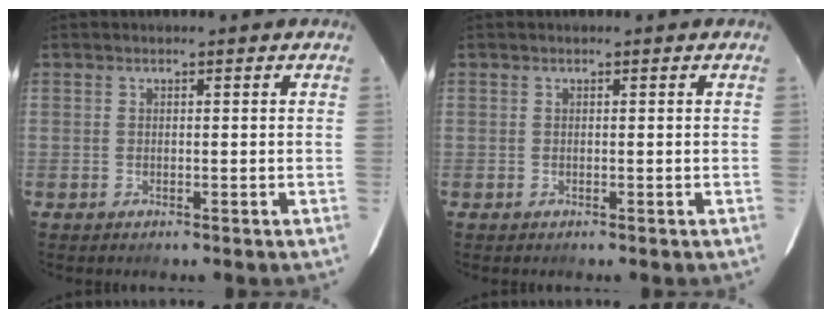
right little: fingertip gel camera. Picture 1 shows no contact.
{"total": 0.0}